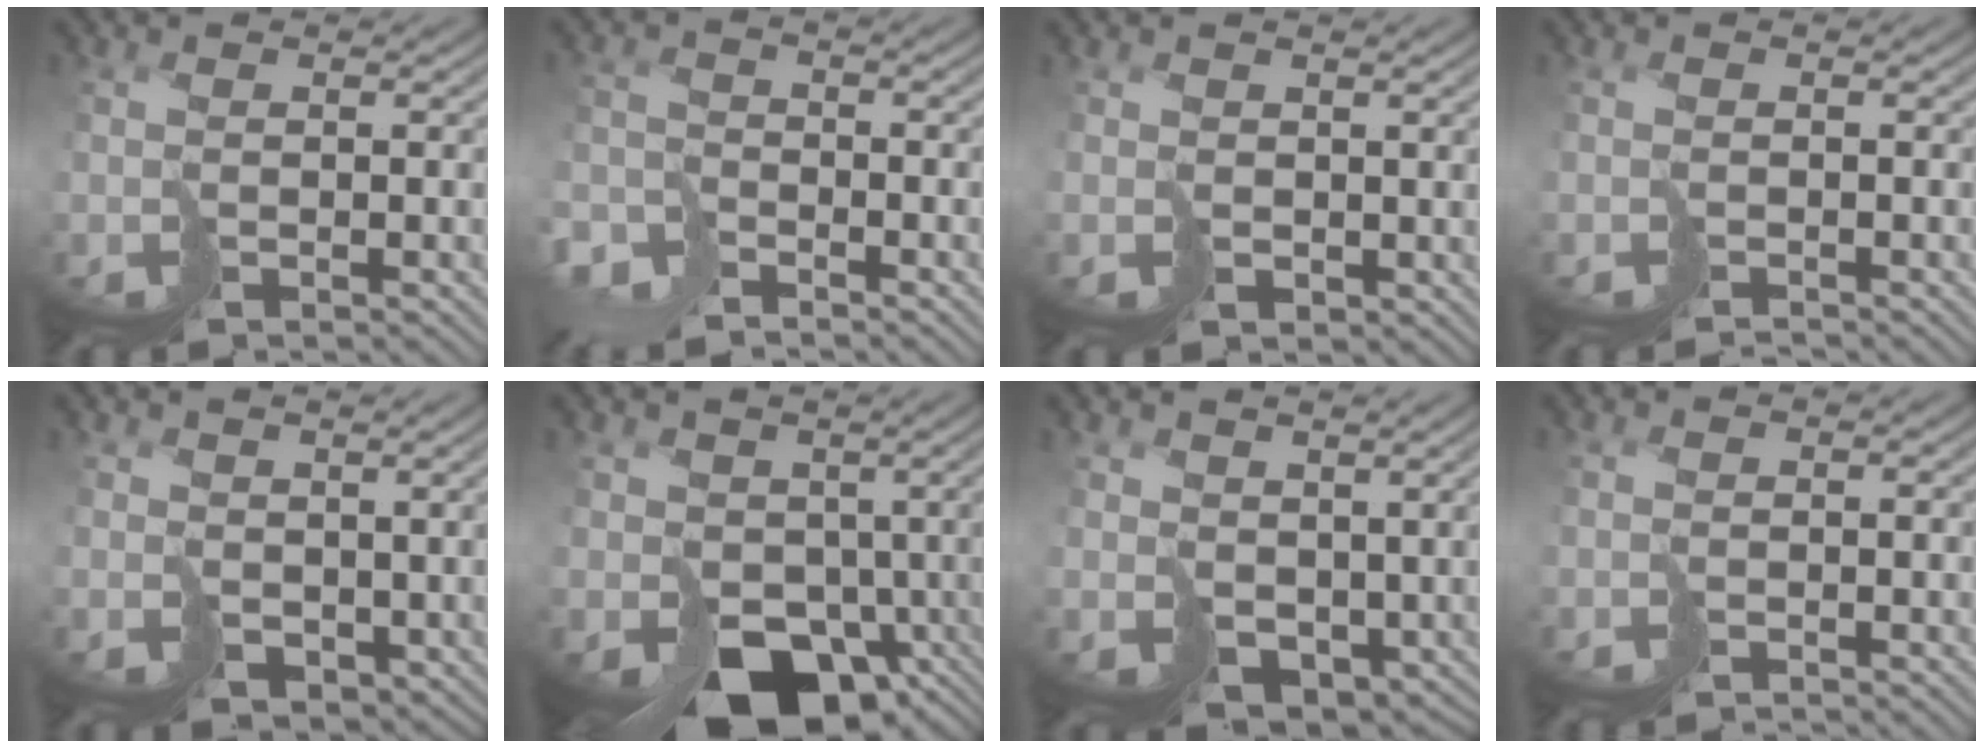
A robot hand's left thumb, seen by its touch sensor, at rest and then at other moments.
{"total": 4.9, "force": [-4.6, 1.6, 0.8], "torque": [-0.008, -0.008, -0.098]}
{"total": 1.1, "force": [0.7, 0.8, -0.2], "torque": [0.006, -0.004, 0.019]}
{"total": 1.2, "force": [-1.2, -0.1, 0.1], "torque": [-0.001, -0.004, -0.025]}
{"total": 3.2, "force": [1.5, 2.4, 1.5], "torque": [-0.043, -0.015, 0.032]}
{"total": 10.0, "force": [-2.7, 7.9, 5.5], "torque": [-0.101, -0.041, -0.028]}
{"total": 6.1, "force": [1.3, 4.5, 3.9], "torque": [-0.098, -0.024, 0.030]}
{"total": 0.8, "force": [-0.8, -0.1, 0.0], "torque": [-0.001, -0.003, -0.017]}